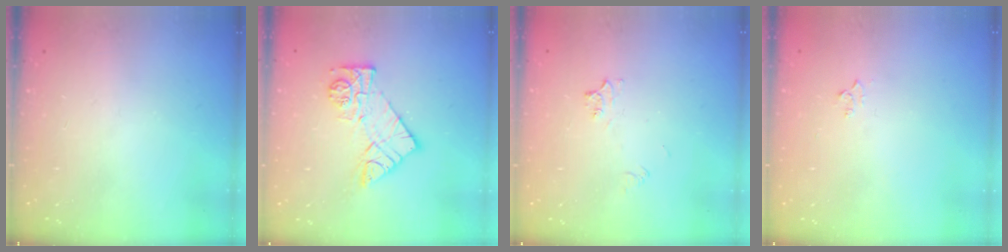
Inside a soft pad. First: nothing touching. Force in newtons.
{"total": 11.2, "press": 11.2, "slide": 0.8}
{"total": 4.3, "press": 4.2, "slide": 0.5}
{"total": 2.9, "press": 2.8, "slide": 0.4}